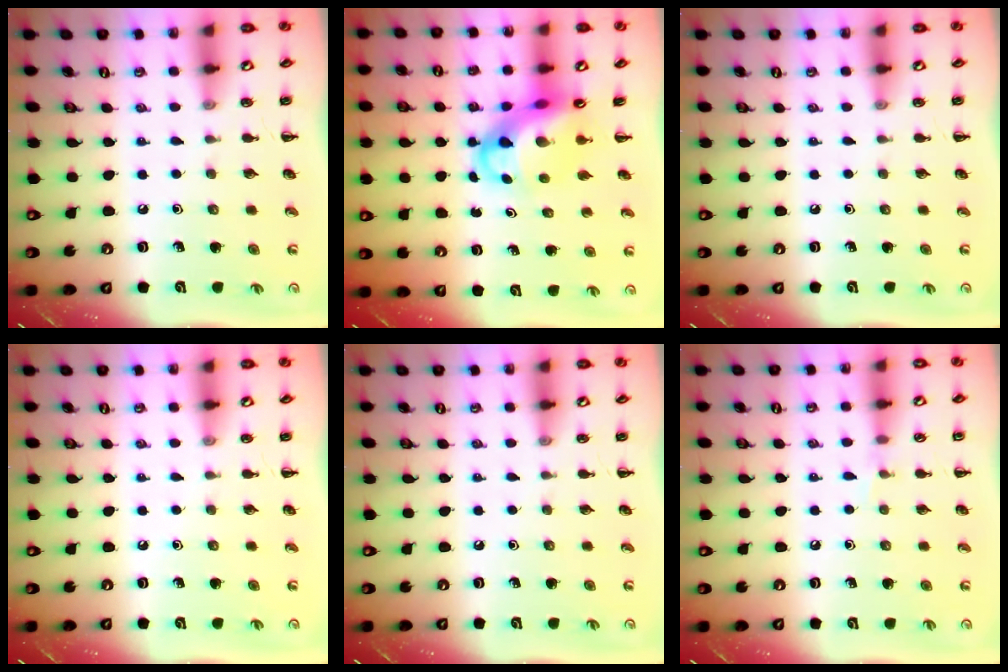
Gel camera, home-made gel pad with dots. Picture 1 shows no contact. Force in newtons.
{"total": 7.3, "press": 6.9, "slide": 2.3}
{"total": 0.0}
{"total": 0.0}
{"total": 0.0}
{"total": 4.4, "press": 4.2, "slide": 1.3}